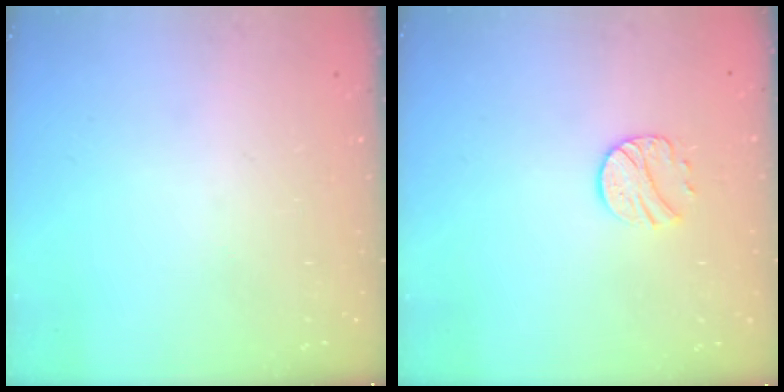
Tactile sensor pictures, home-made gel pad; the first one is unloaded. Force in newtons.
{"total": 9.3, "press": 9.3, "slide": 0.6}